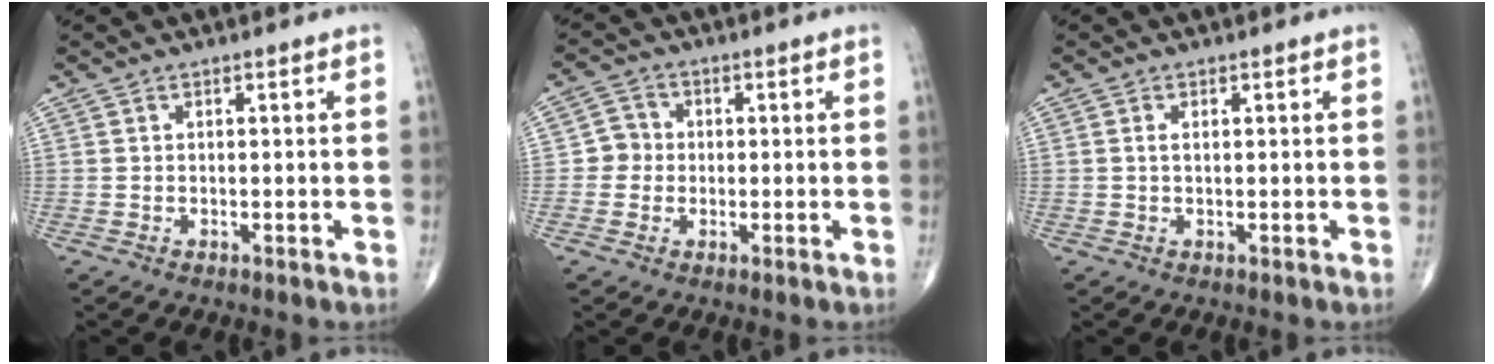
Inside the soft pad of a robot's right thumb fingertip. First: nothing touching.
{"total": 4.0, "force": [-0.3, 3.8, 1.0], "torque": [0.006, 0.009, -0.015]}
{"total": 1.1, "force": [0.2, 0.5, 0.9], "torque": [-0.024, 0.005, 0.005]}